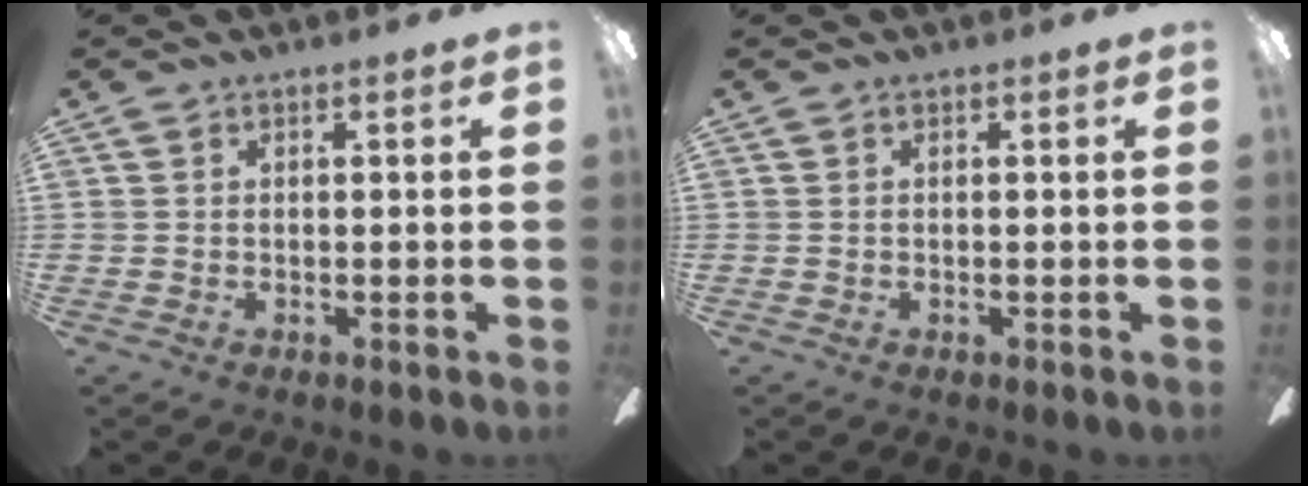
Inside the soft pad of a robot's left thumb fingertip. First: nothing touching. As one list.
[{"total": 0.0}]